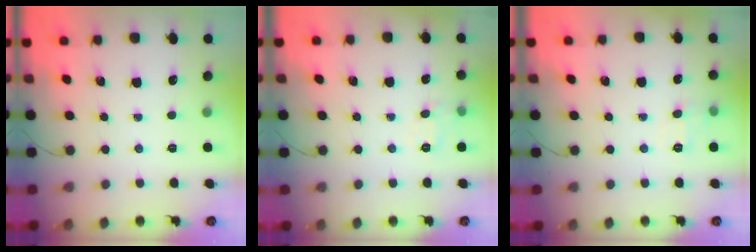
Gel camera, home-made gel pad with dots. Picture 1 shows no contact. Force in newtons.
{"total": 7.6, "press": 7.5, "slide": 1.3}
{"total": 6.9, "press": 6.7, "slide": 1.6}